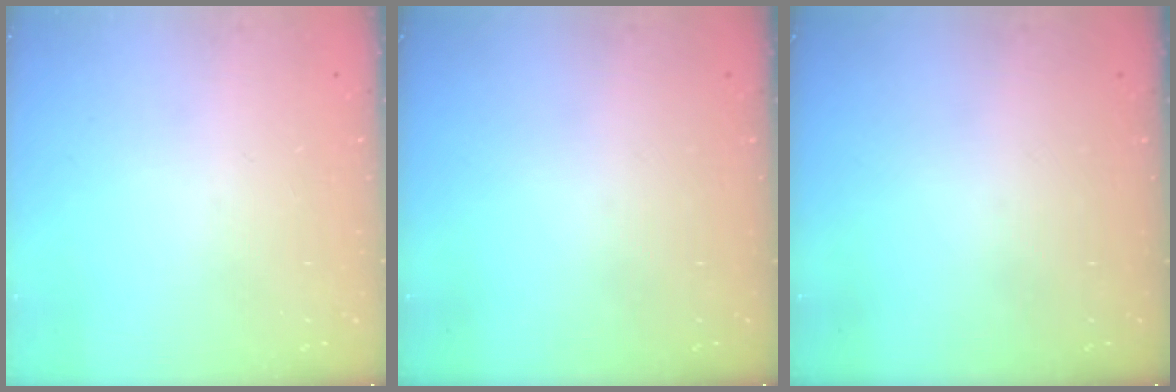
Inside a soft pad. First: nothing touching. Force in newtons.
{"total": 0.0}
{"total": 0.0}